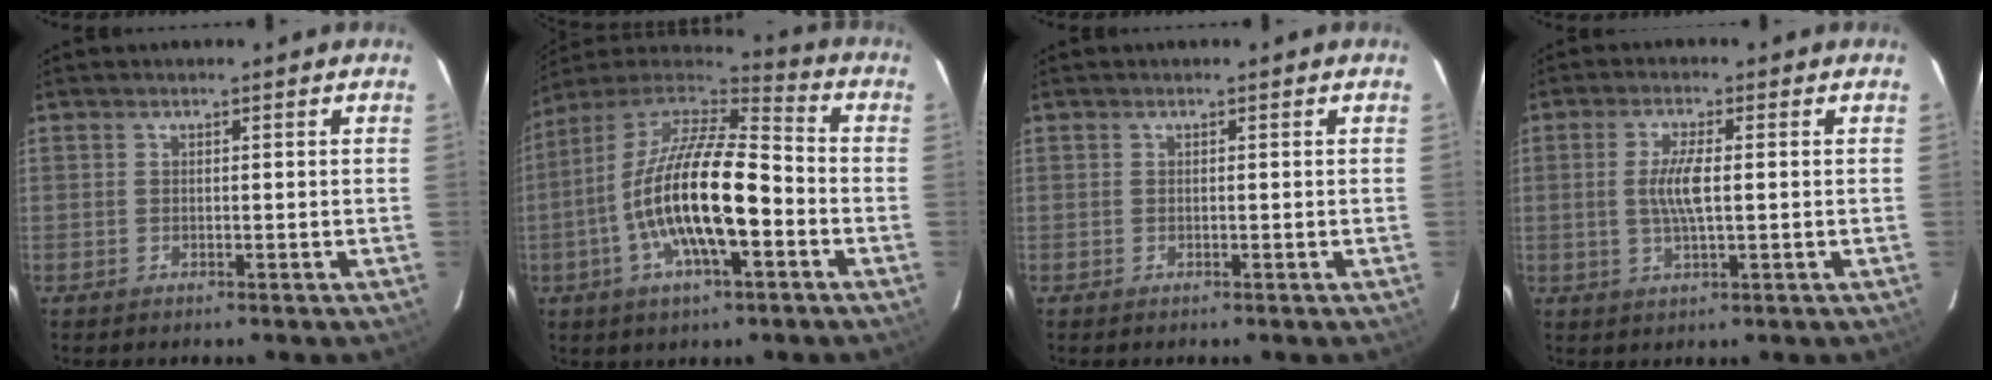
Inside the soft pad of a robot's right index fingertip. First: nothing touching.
{"total": 19.8, "force": [-5.2, 6.4, 18.0], "torque": [-0.340, -0.012, -0.101]}
{"total": 0.0}
{"total": 5.3, "force": [0.1, 1.1, 5.2], "torque": [-0.098, -0.001, 0.003]}